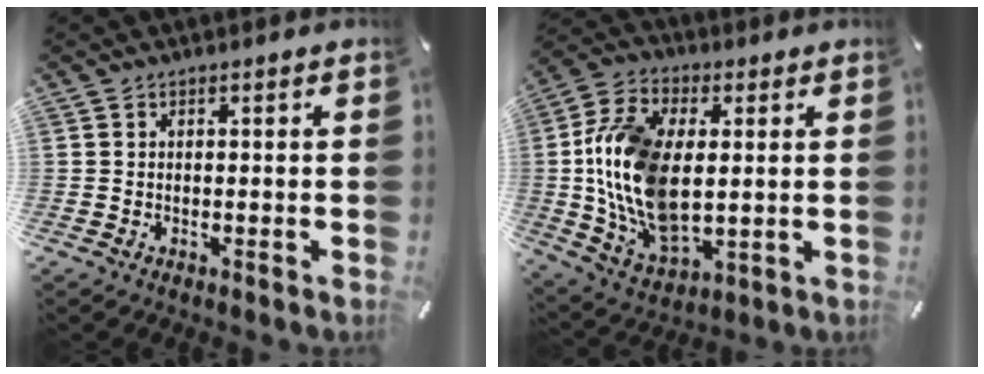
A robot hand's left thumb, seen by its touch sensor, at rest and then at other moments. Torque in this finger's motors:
{"motor_torque": [0.88, 1.60, 2.74, 0.04, 0.39]}